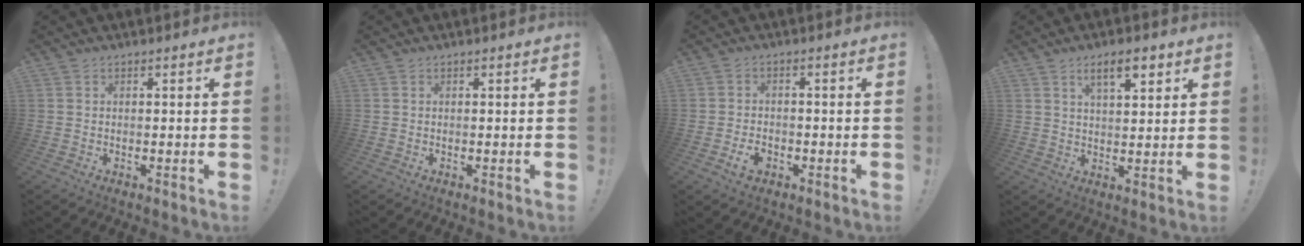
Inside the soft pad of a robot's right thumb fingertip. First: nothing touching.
{"total": 0.0}
{"total": 4.0, "force": [-1.9, 2.7, 2.1], "torque": [-0.019, 0.005, -0.036]}
{"total": 7.8, "force": [4.5, 2.9, 5.7], "torque": [-0.080, -0.016, 0.073]}